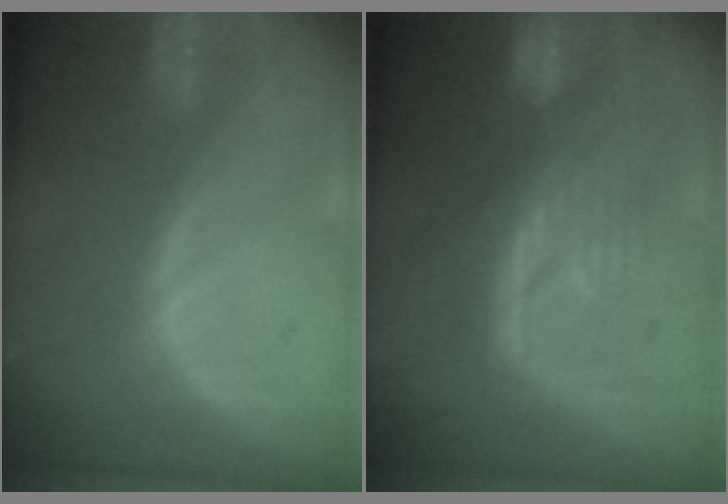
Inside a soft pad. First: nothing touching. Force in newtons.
{"total": 10.2, "press": 8.9, "slide": 5.0}